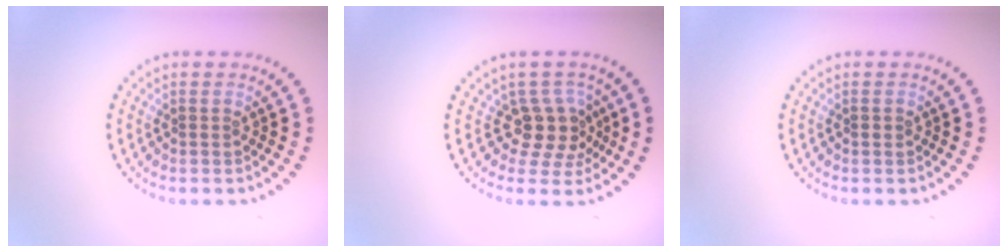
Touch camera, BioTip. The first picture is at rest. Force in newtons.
{"total": 3.3, "press": 2.6, "slide": 2.0}
{"total": 0.6, "press": 0.6, "slide": 0.1}